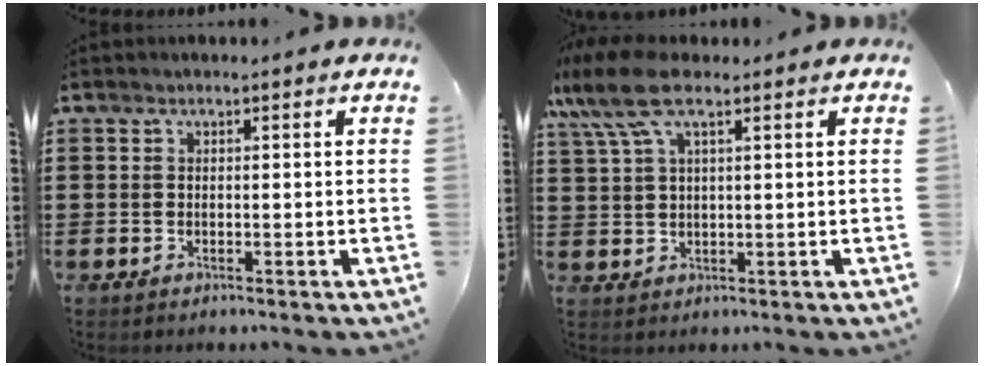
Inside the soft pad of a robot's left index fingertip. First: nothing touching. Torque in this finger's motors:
{"motor_torque": [1.62, -0.52, 0.89, 0.21]}